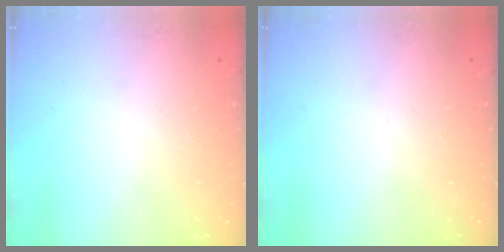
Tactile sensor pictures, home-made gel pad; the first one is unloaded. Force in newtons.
{"total": 0.0}